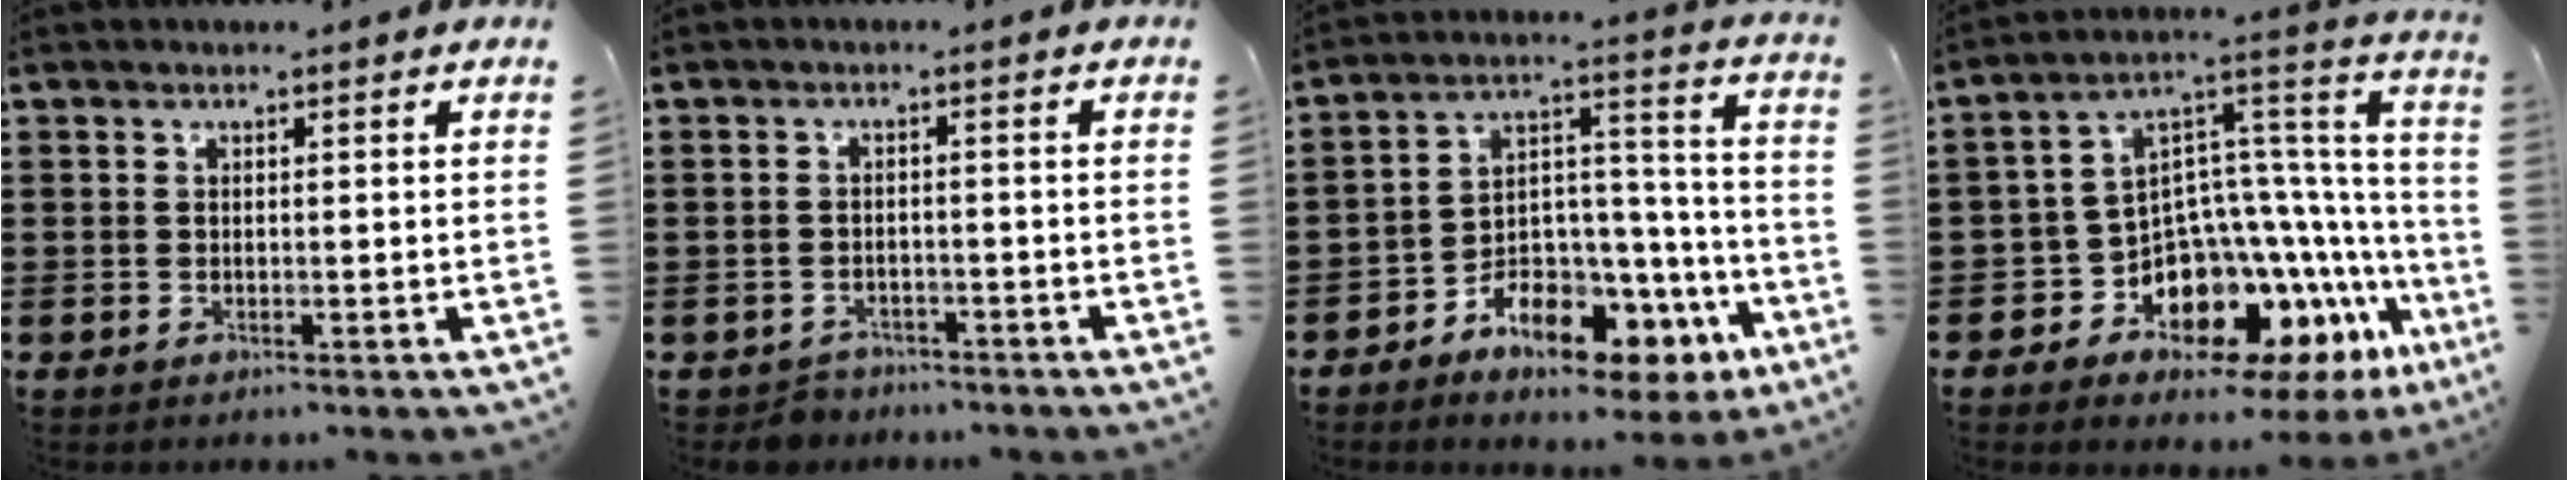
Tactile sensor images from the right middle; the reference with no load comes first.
{"total": 2.5, "force": [-2.4, 0.6, -0.3], "torque": [-0.003, 0.001, -0.054]}
{"total": 8.7, "force": [-6.6, 4.3, 3.6], "torque": [-0.064, 0.017, -0.119]}
{"total": 9.9, "force": [-6.8, 5.4, 4.8], "torque": [-0.112, -0.027, -0.132]}